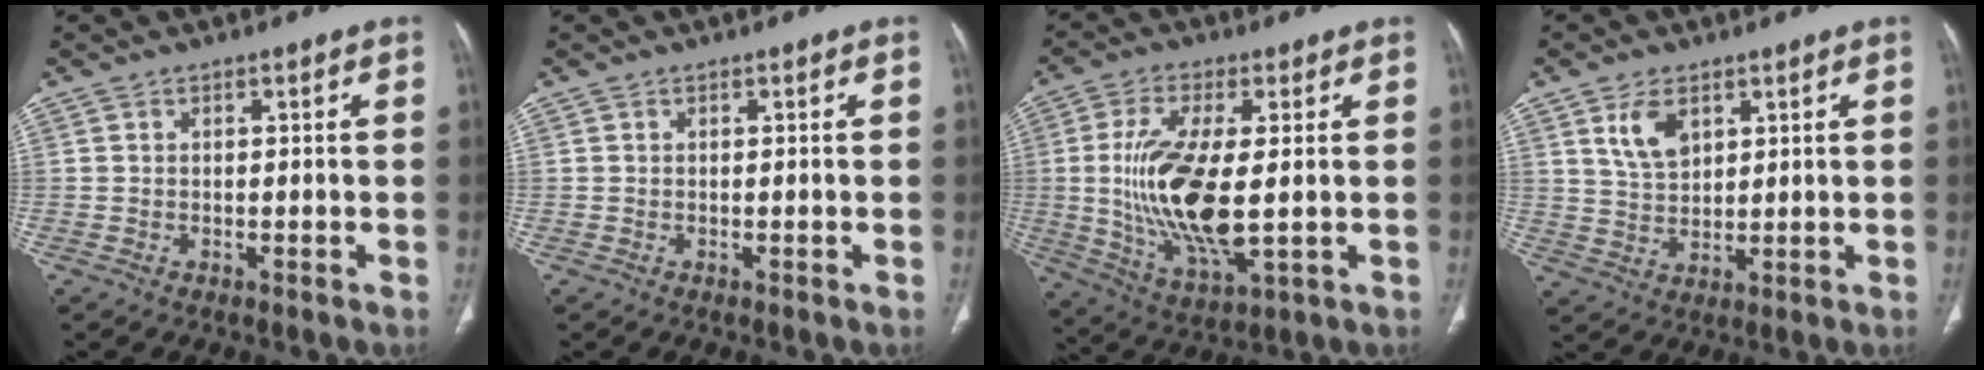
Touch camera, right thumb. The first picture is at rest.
{"total": 0.0}
{"total": 16.7, "force": [0.0, 6.2, 15.5], "torque": [-0.320, -0.019, 0.010]}
{"total": 6.5, "force": [3.2, 3.9, 4.2], "torque": [-0.066, -0.017, 0.068]}